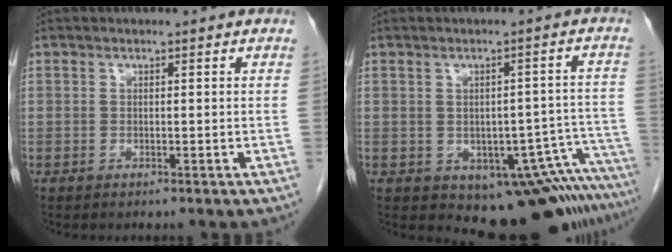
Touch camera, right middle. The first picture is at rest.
{"total": 10.5, "force": [-8.4, 2.6, 5.9], "torque": [-0.041, 0.019, -0.100]}